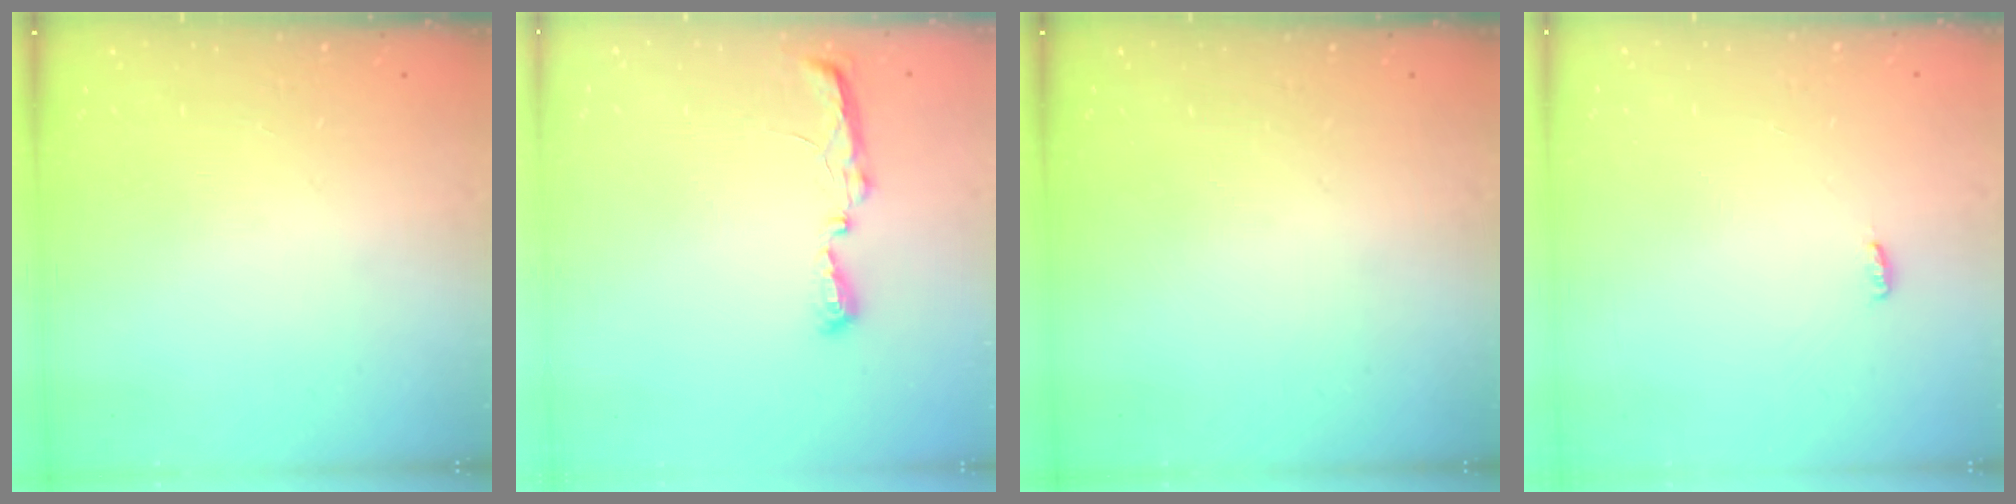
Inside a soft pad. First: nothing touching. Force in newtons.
{"total": 5.4, "press": 5.3, "slide": 0.7}
{"total": 0.0}
{"total": 3.1, "press": 2.7, "slide": 1.5}